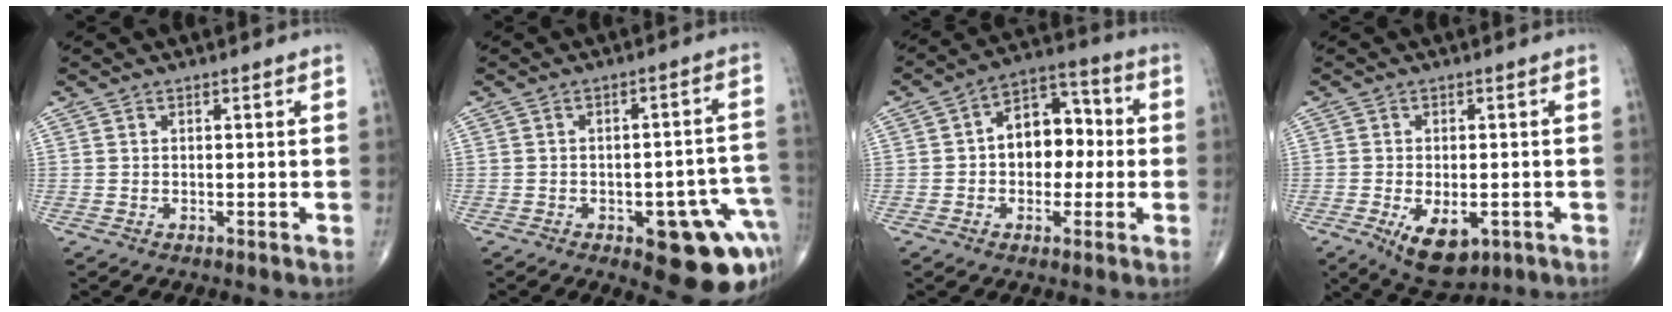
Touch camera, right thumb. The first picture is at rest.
{"total": 15.4, "force": [-6.2, 6.2, 12.7], "torque": [-0.090, 0.042, -0.059]}
{"total": 11.2, "force": [0.1, 7.8, 8.1], "torque": [-0.082, 0.036, -0.007]}
{"total": 8.6, "force": [-3.4, 4.5, 6.5], "torque": [-0.095, -0.004, -0.043]}